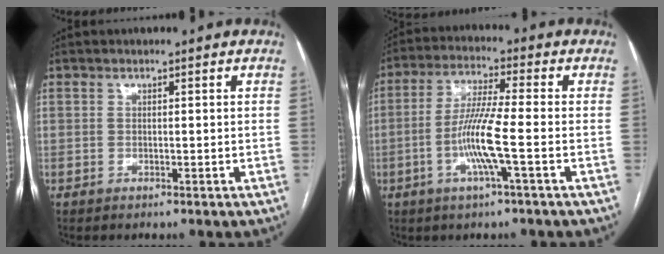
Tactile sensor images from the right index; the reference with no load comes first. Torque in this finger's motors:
{"motor_torque": [1.49, -0.31, 0.38, 0.10]}